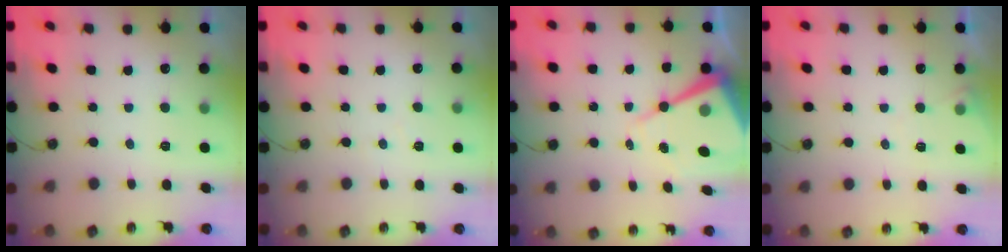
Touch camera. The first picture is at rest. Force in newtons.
{"total": 3.6, "press": 3.6, "slide": 0.6}
{"total": 14.8, "press": 14.7, "slide": 1.6}
{"total": 4.7, "press": 4.6, "slide": 0.7}